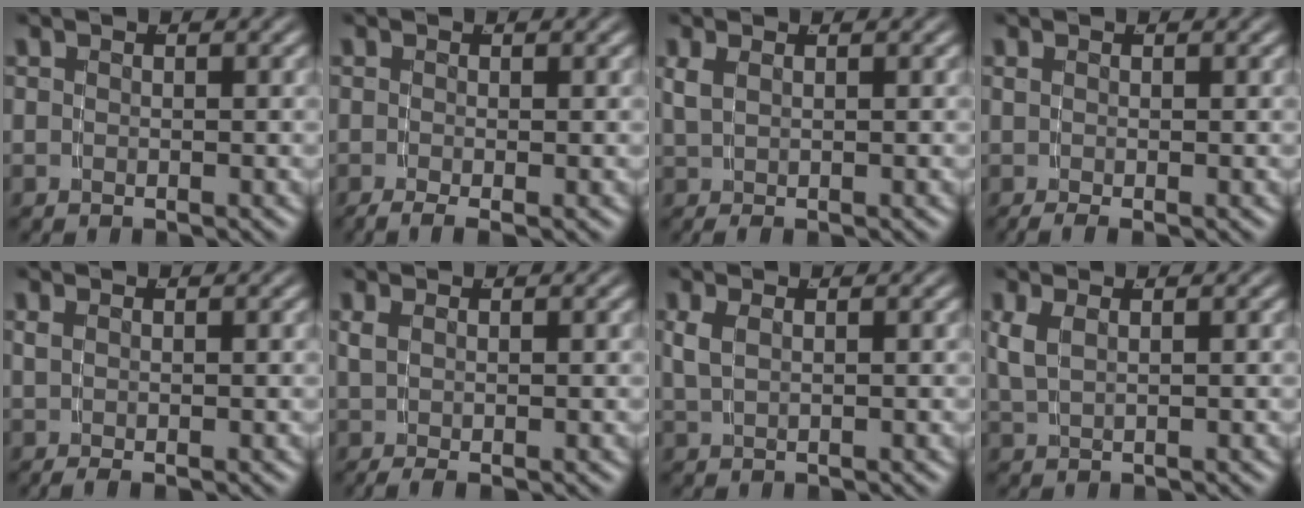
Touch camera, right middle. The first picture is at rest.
{"total": 1.7, "force": [-1.4, -0.1, 1.0], "torque": [-0.016, -0.009, -0.019]}
{"total": 1.2, "force": [0.3, 0.3, 1.1], "torque": [-0.024, 0.000, 0.013]}
{"total": 0.9, "force": [-0.6, -0.3, 0.7], "torque": [-0.007, -0.003, -0.004]}
{"total": 0.7, "force": [-0.2, -0.2, 0.7], "torque": [-0.009, -0.001, 0.004]}
{"total": 1.1, "force": [-0.2, 0.1, 1.1], "torque": [-0.019, -0.002, 0.005]}
{"total": 1.7, "force": [0.6, 0.7, 1.4], "torque": [-0.030, 0.001, 0.018]}
{"total": 2.2, "force": [0.8, 1.2, 1.7], "torque": [-0.037, 0.003, 0.021]}